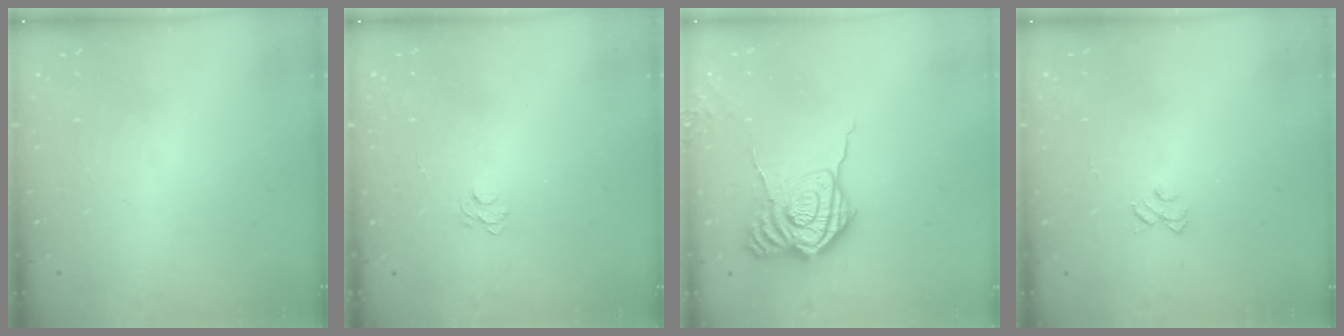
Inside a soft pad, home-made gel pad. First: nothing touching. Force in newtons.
{"total": 3.5, "press": 3.5, "slide": 0.3}
{"total": 14.3, "press": 14.3, "slide": 1.1}
{"total": 3.8, "press": 3.8, "slide": 0.3}